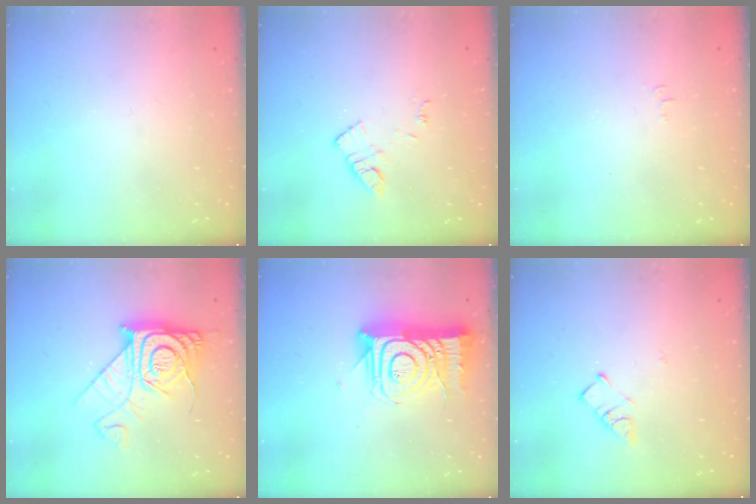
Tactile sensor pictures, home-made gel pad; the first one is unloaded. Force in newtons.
{"total": 8.3, "press": 8.3, "slide": 0.6}
{"total": 3.3, "press": 3.3, "slide": 0.5}
{"total": 15.1, "press": 15.0, "slide": 1.4}
{"total": 16.7, "press": 16.6, "slide": 1.4}
{"total": 3.7, "press": 3.7, "slide": 0.4}